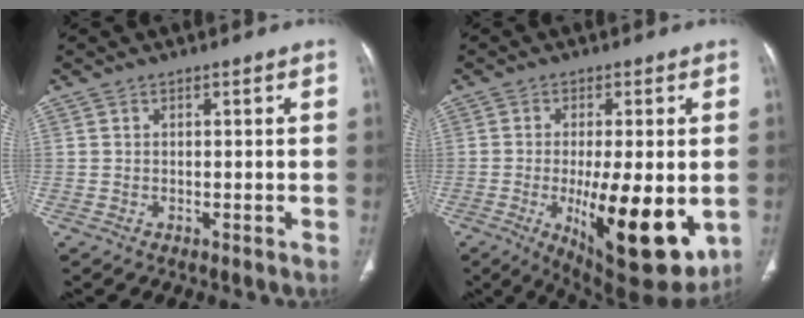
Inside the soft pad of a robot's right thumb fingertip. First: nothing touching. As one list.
[{"total": 17.9, "force": [-3.7, 6.0, 16.5], "torque": [-0.223, -0.029, -0.036]}]